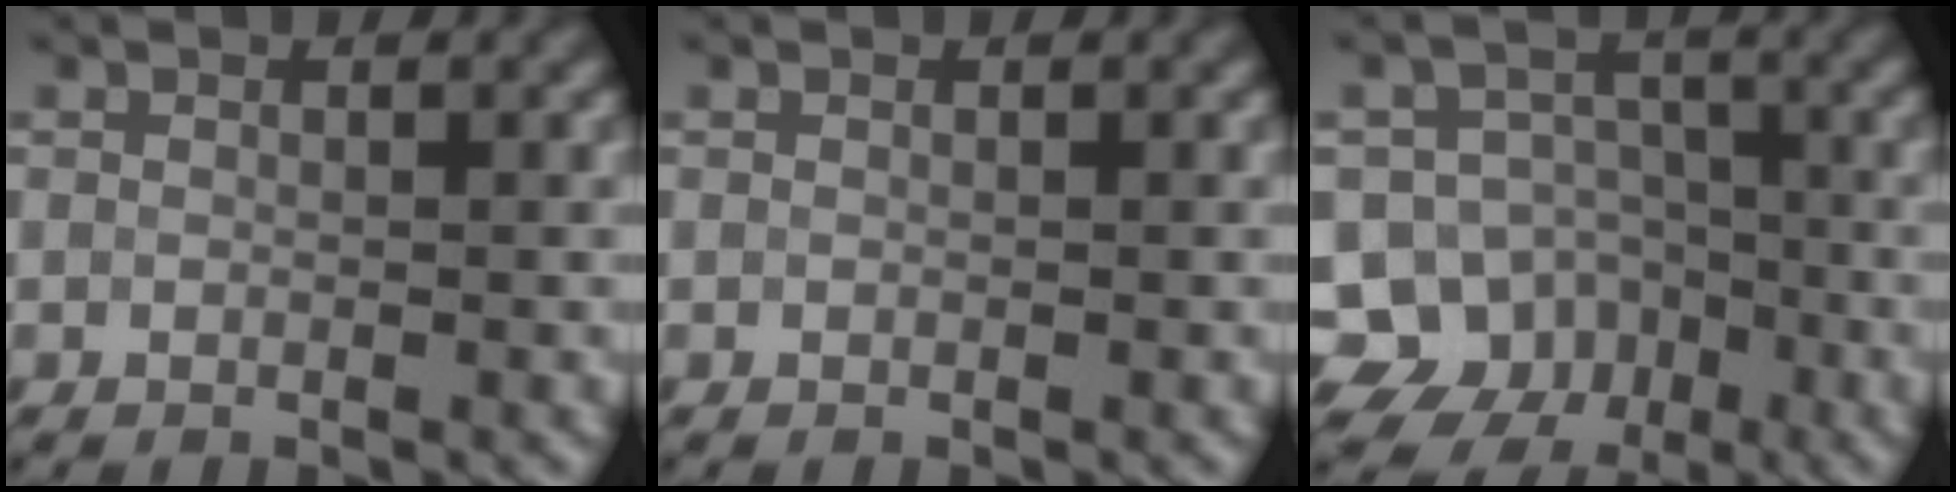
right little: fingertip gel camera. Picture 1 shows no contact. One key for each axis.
{"total": 0.0}
{"total": 10.2, "fx": -5.5, "fy": 8.4, "fz": 1.8, "tx": -0.019, "ty": -0.004, "tz": -0.105}